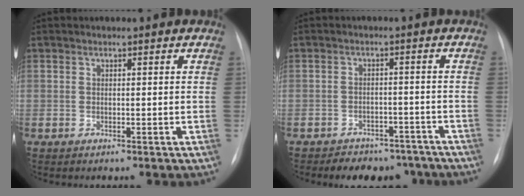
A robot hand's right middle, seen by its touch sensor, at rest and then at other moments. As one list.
[{"total": 8.9, "force": [-7.5, 4.4, 2.0], "torque": [-0.013, 0.011, -0.091]}]